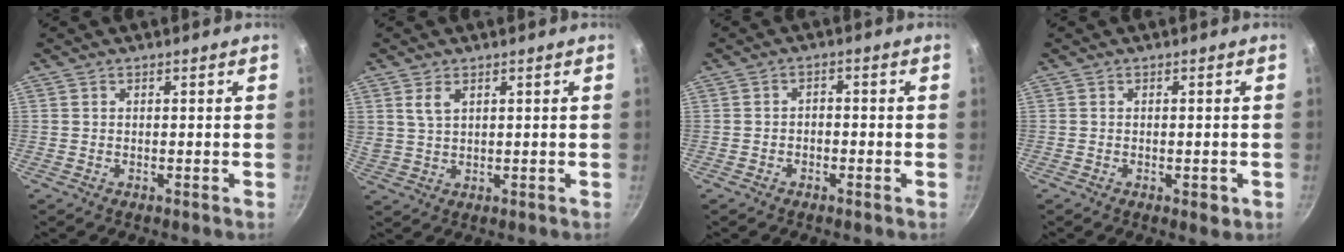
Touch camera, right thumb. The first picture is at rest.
{"total": 3.7, "force": [1.8, 2.1, 2.5], "torque": [-0.042, -0.005, 0.039]}
{"total": 2.0, "force": [-1.0, 1.4, 1.0], "torque": [-0.011, 0.015, -0.020]}
{"total": 2.5, "force": [-0.9, 1.1, 2.0], "torque": [-0.030, -0.003, -0.011]}